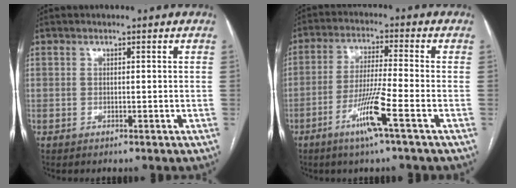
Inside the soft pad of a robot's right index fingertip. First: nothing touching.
{"total": 8.4, "force": [-4.1, -1.0, 7.3], "torque": [-0.142, -0.013, -0.081]}